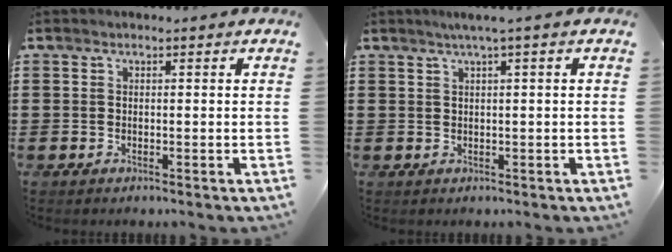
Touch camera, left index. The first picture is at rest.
{"total": 1.5, "force": [0.4, -0.3, 1.4], "torque": [-0.023, -0.004, 0.007]}